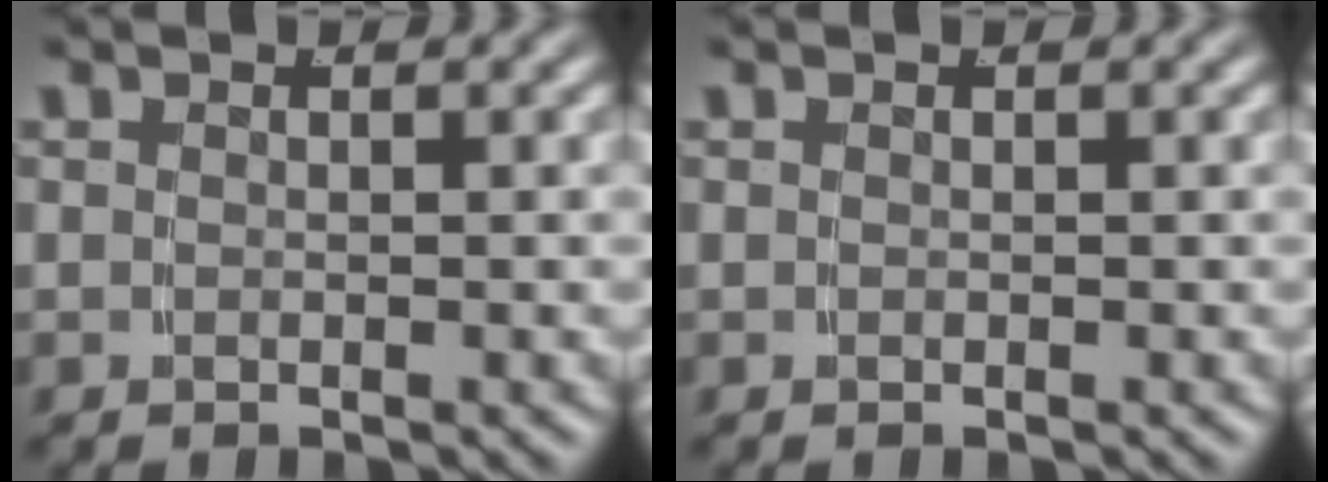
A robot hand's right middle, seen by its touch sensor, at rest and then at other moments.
{"total": 0.0}